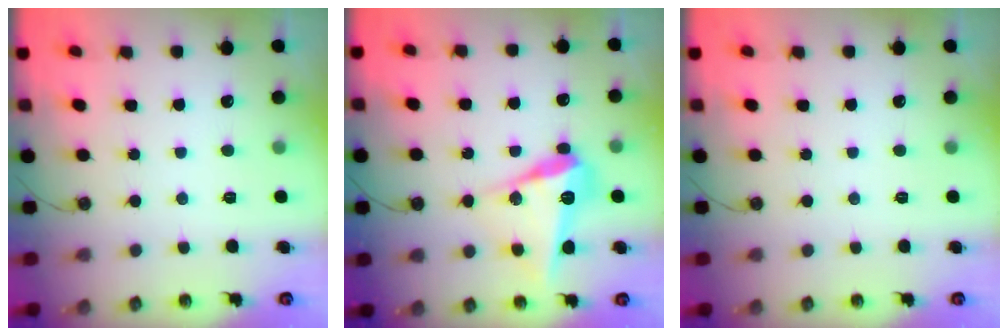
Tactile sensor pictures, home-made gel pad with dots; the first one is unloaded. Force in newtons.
{"total": 15.1, "press": 15.1, "slide": 1.3}
{"total": 0.0}